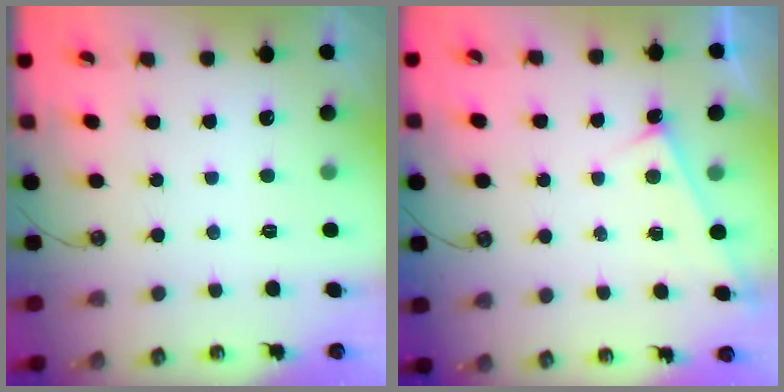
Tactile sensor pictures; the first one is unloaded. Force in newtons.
{"total": 4.5, "press": 4.5, "slide": 0.2}